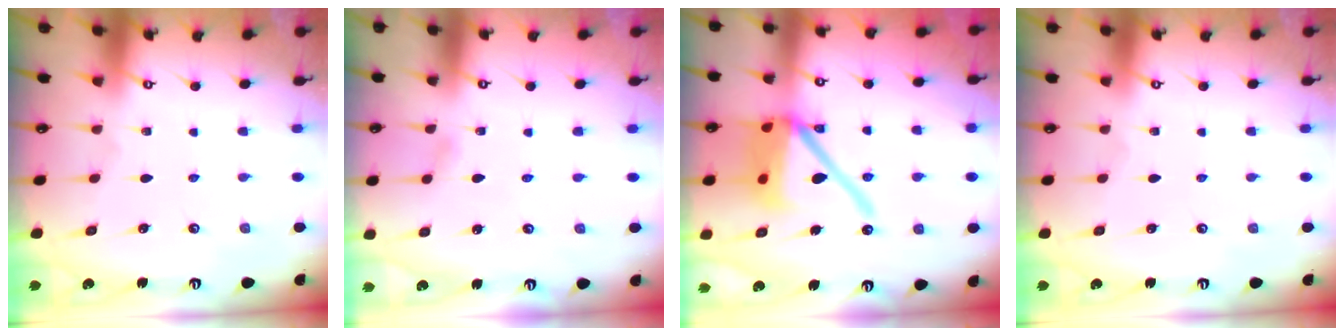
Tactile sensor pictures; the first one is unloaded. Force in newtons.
{"total": 2.0, "press": 2.0, "slide": 0.3}
{"total": 16.0, "press": 15.7, "slide": 2.6}
{"total": 0.0}